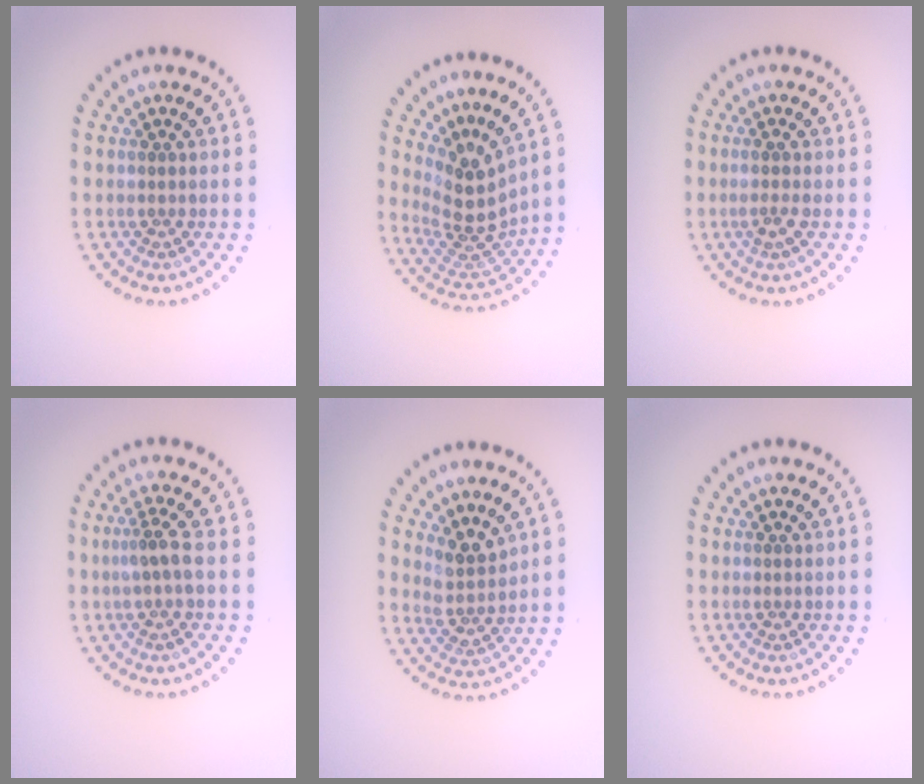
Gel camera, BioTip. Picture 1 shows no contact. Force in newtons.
{"total": 4.0, "press": 2.8, "slide": 2.8}
{"total": 1.3, "press": 1.1, "slide": 0.6}
{"total": 2.1, "press": 1.5, "slide": 1.4}
{"total": 2.7, "press": 2.0, "slide": 1.8}
{"total": 0.0}